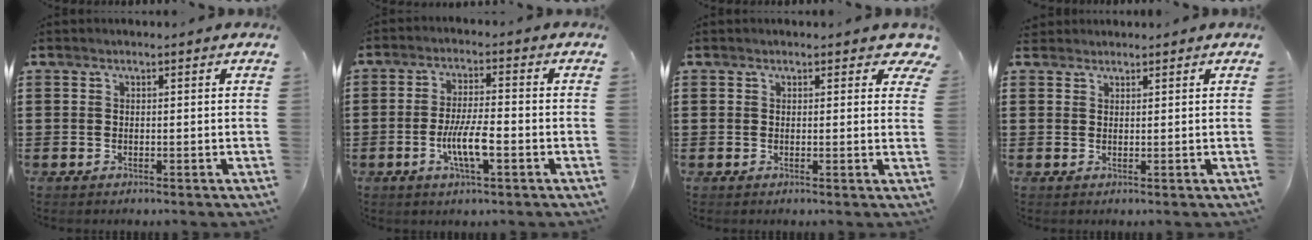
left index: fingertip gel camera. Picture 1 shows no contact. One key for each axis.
{"total": 6.4, "fx": -2.0, "fy": 1.5, "fz": 5.9, "tx": -0.111, "ty": 0.000, "tz": -0.037}
{"total": 1.7, "fx": 1.1, "fy": 1.0, "fz": 0.7, "tx": 0.003, "ty": -0.001, "tz": 0.014}
{"total": 1.4, "fx": 1.2, "fy": 0.8, "fz": -0.1, "tx": -0.004, "ty": 0.005, "tz": 0.023}